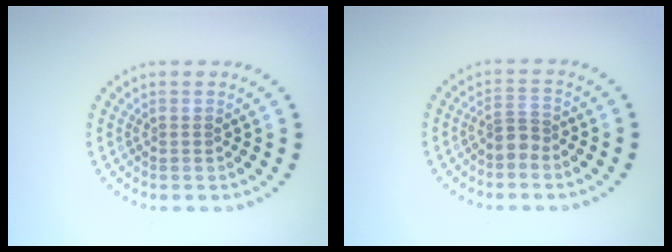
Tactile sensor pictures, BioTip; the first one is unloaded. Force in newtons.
{"total": 1.5, "press": 1.1, "slide": 1.1}